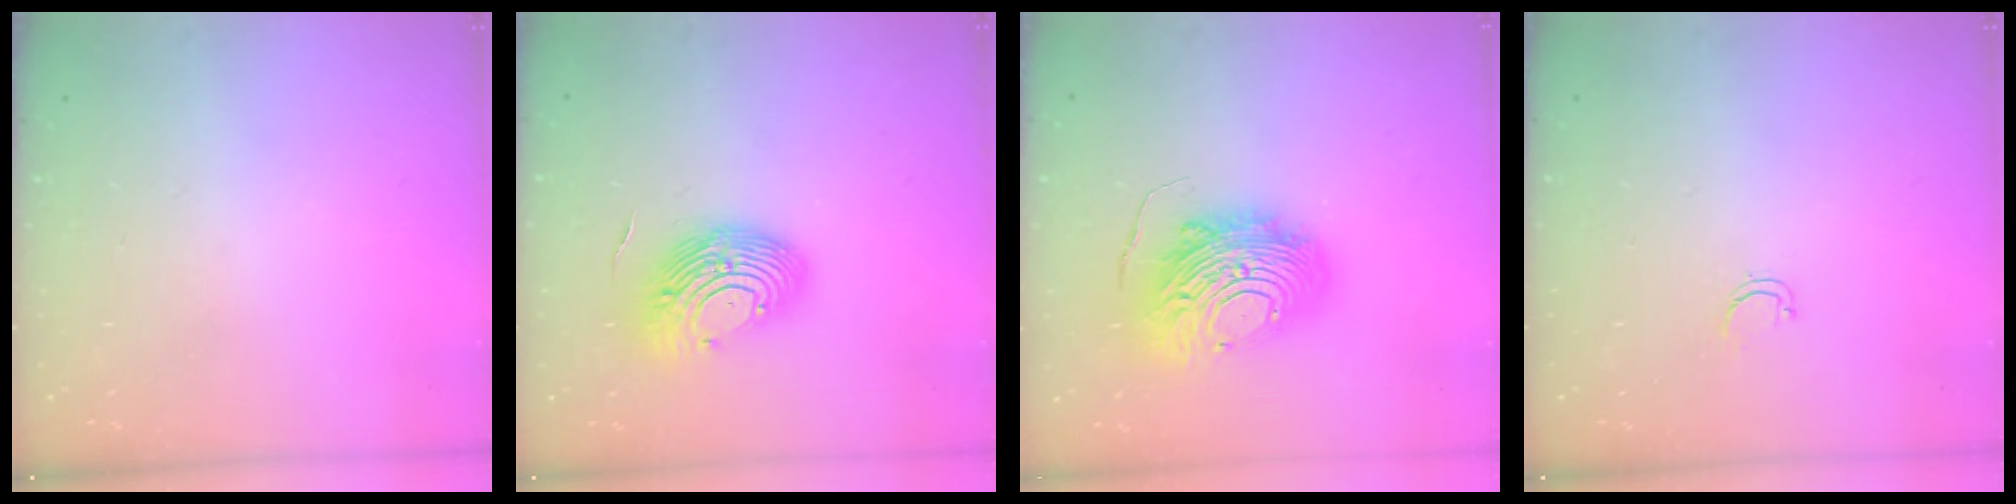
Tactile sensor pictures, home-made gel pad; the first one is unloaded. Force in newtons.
{"total": 13.3, "press": 12.8, "slide": 3.9}
{"total": 17.9, "press": 17.9, "slide": 1.5}
{"total": 3.5, "press": 3.4, "slide": 0.8}